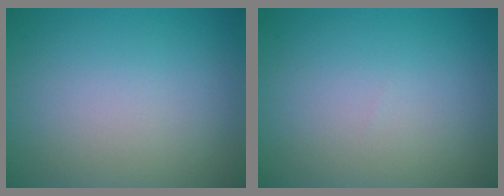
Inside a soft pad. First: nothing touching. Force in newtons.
{"total": 0.0}